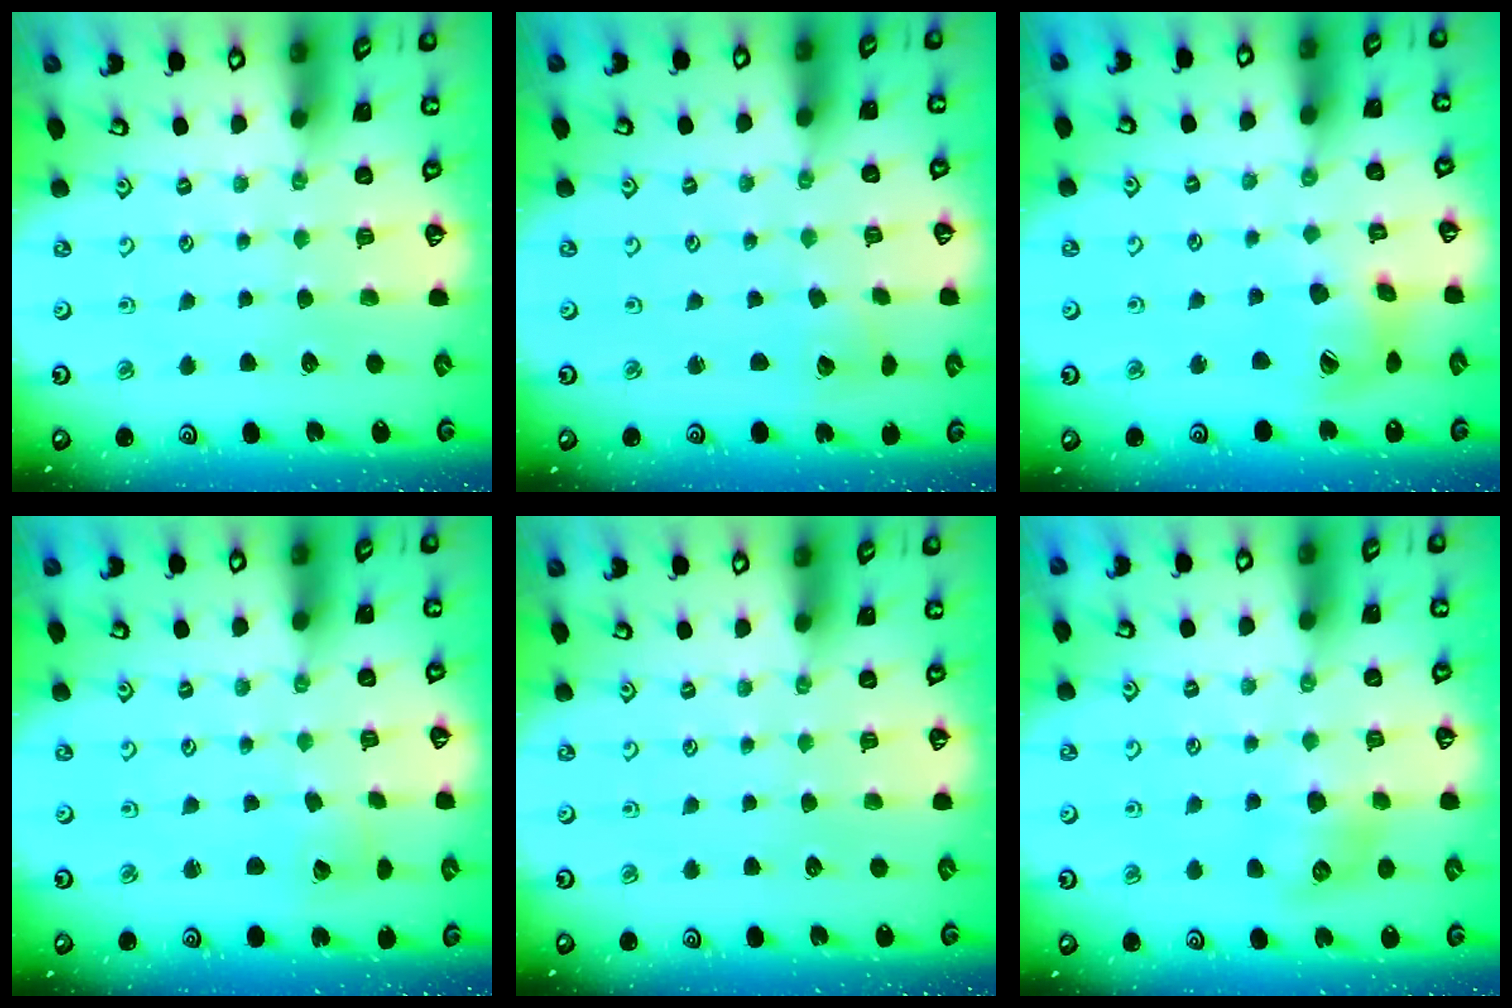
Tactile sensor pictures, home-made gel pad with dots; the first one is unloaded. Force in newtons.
{"total": 2.0, "press": 2.0, "slide": 0.1}
{"total": 11.9, "press": 11.8, "slide": 1.4}
{"total": 1.8, "press": 1.7, "slide": 0.3}
{"total": 0.0}
{"total": 8.0, "press": 8.0, "slide": 0.4}